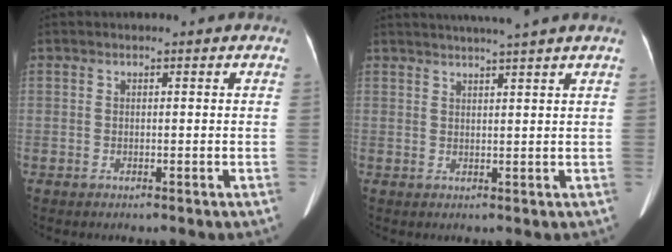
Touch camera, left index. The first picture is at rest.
{"total": 7.4, "force": [6.3, -1.4, 3.7], "torque": [-0.051, 0.013, 0.077]}